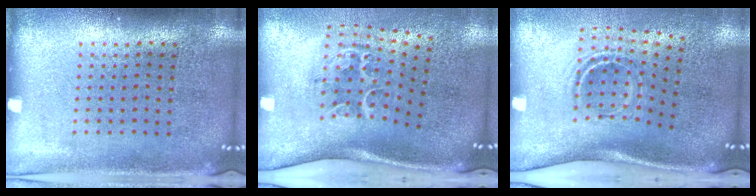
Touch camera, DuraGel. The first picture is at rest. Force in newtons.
{"total": 1.9, "press": 1.4, "slide": 1.3}
{"total": 2.1, "press": 1.2, "slide": 1.7}